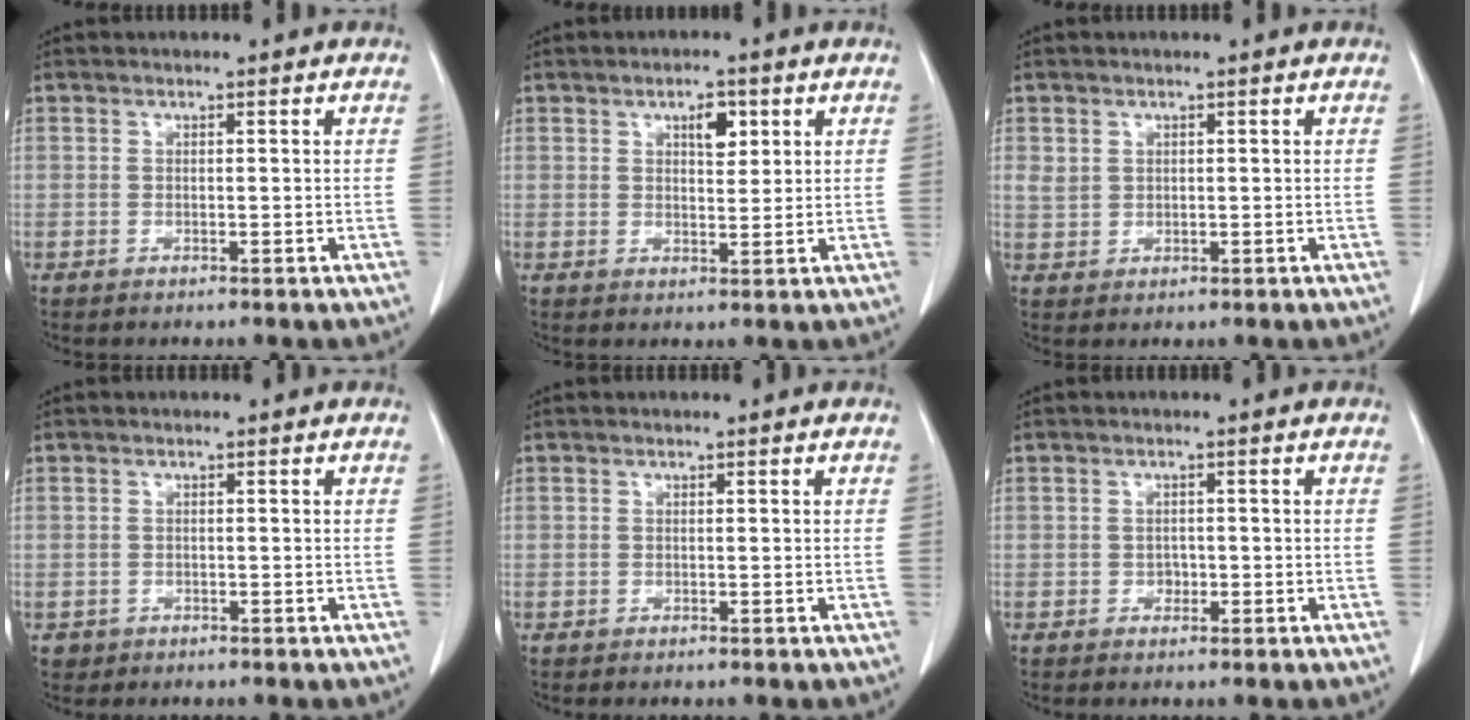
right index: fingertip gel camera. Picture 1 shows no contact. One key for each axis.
{"total": 3.5, "fx": 1.7, "fy": 1.4, "fz": 2.7, "tx": -0.042, "ty": 0.000, "tz": 0.027}
{"total": 2.2, "fx": 0.9, "fy": 1.9, "fz": 0.8, "tx": -0.014, "ty": 0.001, "tz": 0.021}
{"total": 1.2, "fx": -0.6, "fy": 1.0, "fz": 0.0, "tx": -0.005, "ty": 0.004, "tz": -0.009}
{"total": 0.0}
{"total": 0.9, "fx": -0.4, "fy": 0.7, "fz": 0.4, "tx": -0.004, "ty": 0.004, "tz": -0.005}